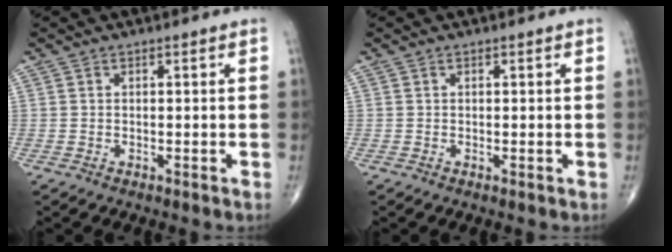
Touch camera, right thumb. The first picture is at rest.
{"total": 0.0}